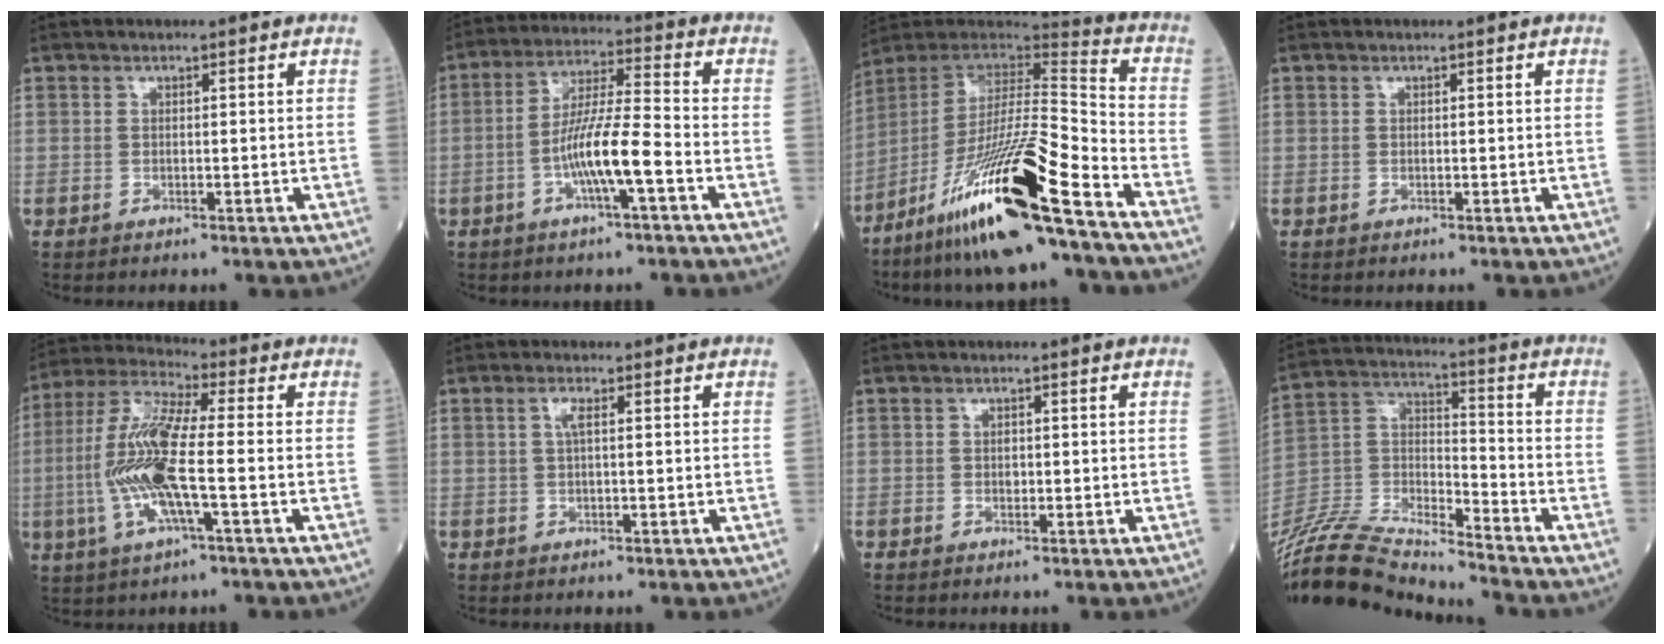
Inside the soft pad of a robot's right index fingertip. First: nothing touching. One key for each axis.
{"total": 9.2, "fx": -3.2, "fy": 0.3, "fz": 8.6, "tx": -0.165, "ty": 0.007, "tz": -0.062}
{"total": 22.7, "fx": -14.0, "fy": 1.3, "fz": 17.8, "tx": -0.335, "ty": -0.036, "tz": -0.261}
{"total": 0.0}
{"total": 13.2, "fx": -2.2, "fy": 1.5, "fz": 12.9, "tx": -0.279, "ty": 0.001, "tz": -0.047}
{"total": 1.5, "fx": 0.4, "fy": 0.2, "fz": 1.5, "tx": -0.035, "ty": 0.003, "tz": 0.006}
{"total": 0.8, "fx": 0.0, "fy": 0.6, "fz": 0.6, "tx": -0.010, "ty": 0.001, "tz": -0.001}
{"total": 17.7, "fx": -17.1, "fy": 0.2, "fz": 4.6, "tx": -0.092, "ty": 0.022, "tz": -0.311}